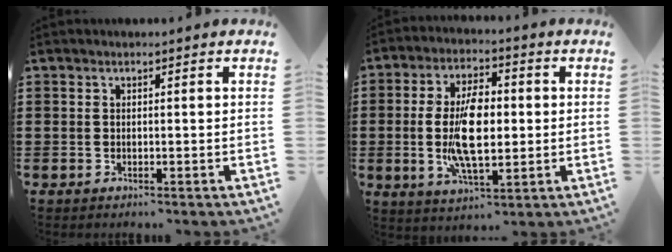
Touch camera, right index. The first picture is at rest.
{"total": 10.5, "force": [-0.3, 4.8, 9.3], "torque": [-0.185, 0.002, -0.010]}